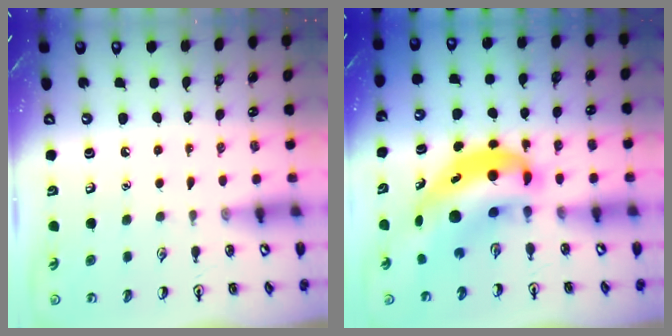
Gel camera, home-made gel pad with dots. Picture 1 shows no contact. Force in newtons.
{"total": 10.4, "press": 10.0, "slide": 2.9}